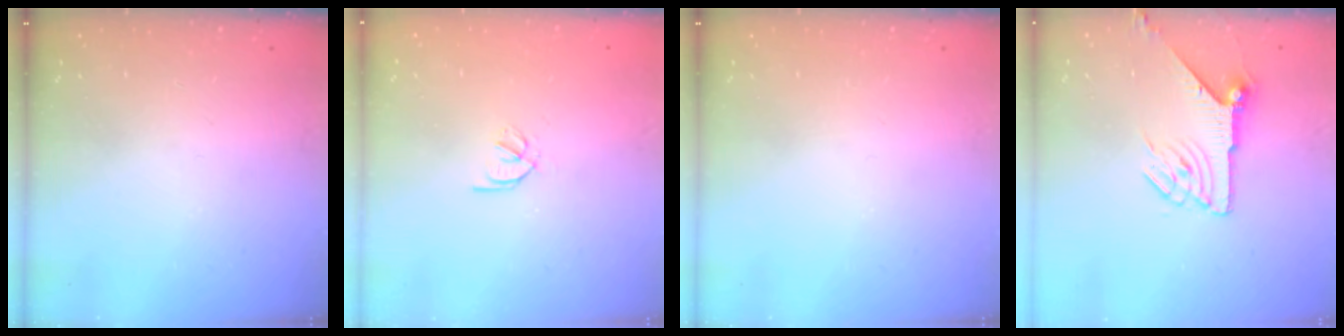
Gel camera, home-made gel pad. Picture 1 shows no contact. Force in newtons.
{"total": 1.9, "press": 1.9, "slide": 0.3}
{"total": 0.0}
{"total": 7.8, "press": 7.8, "slide": 0.2}